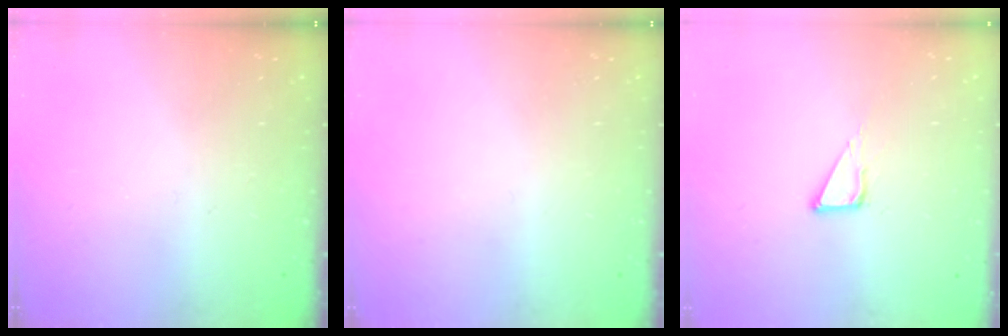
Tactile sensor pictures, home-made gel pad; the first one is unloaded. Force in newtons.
{"total": 0.0}
{"total": 1.9, "press": 1.9, "slide": 0.1}